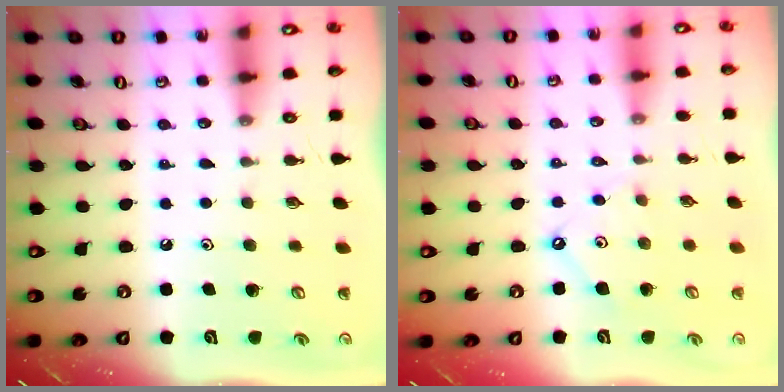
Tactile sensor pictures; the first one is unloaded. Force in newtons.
{"total": 5.5, "press": 5.4, "slide": 0.7}